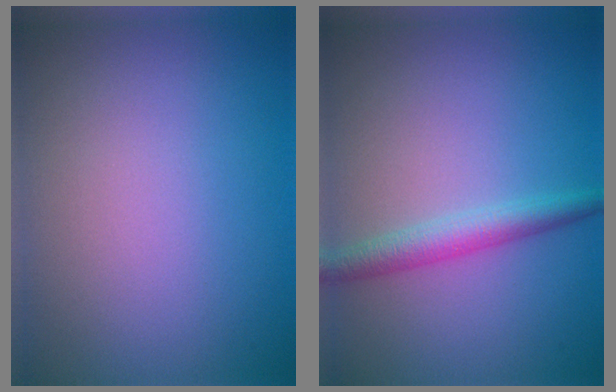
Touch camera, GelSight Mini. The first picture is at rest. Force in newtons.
{"total": 2.7, "press": 2.7, "slide": 0.0}